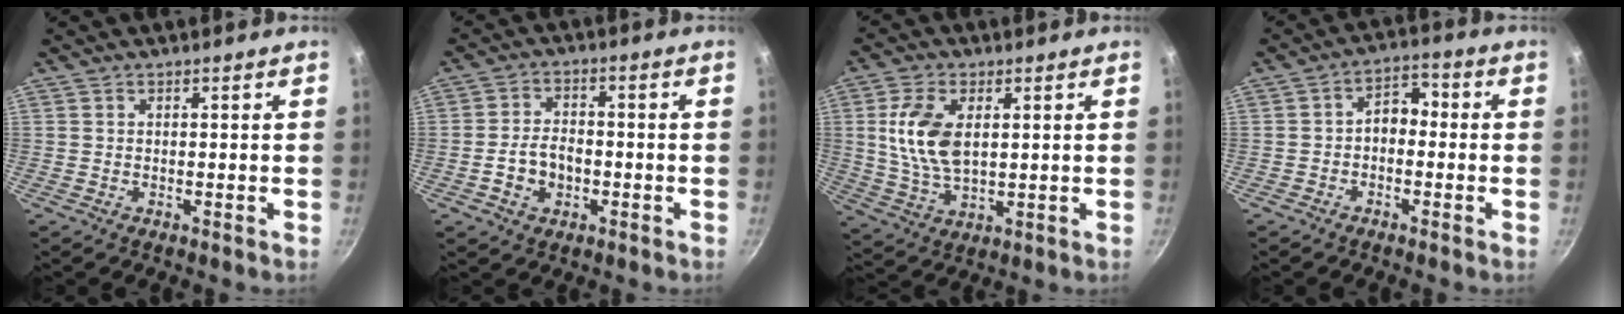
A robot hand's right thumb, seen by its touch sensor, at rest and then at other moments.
{"total": 6.5, "force": [-1.9, 4.5, 4.2], "torque": [-0.064, 0.020, -0.037]}
{"total": 11.0, "force": [2.2, 6.2, 8.8], "torque": [-0.167, -0.009, 0.045]}
{"total": 5.0, "force": [-1.0, 3.6, 3.3], "torque": [-0.026, 0.026, -0.028]}